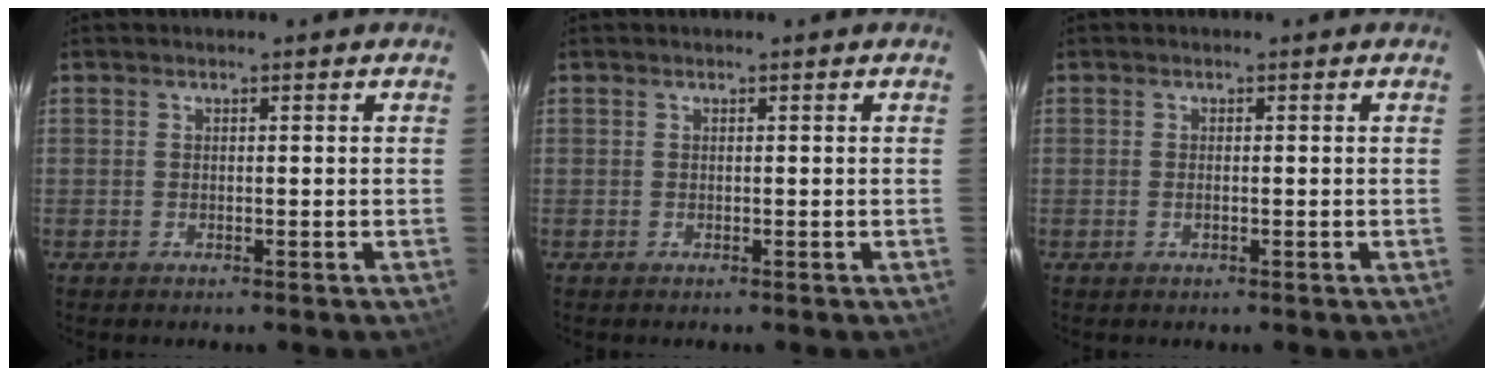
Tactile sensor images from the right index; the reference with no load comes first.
{"total": 0.0}
{"total": 0.7, "force": [-0.2, 0.2, 0.6], "torque": [-0.014, 0.001, -0.005]}